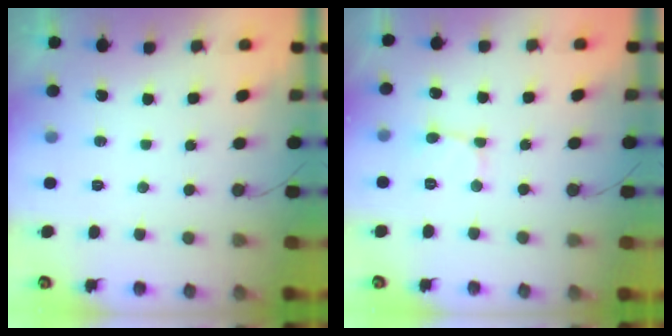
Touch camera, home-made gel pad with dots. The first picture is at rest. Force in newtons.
{"total": 1.9, "press": 1.9, "slide": 0.1}